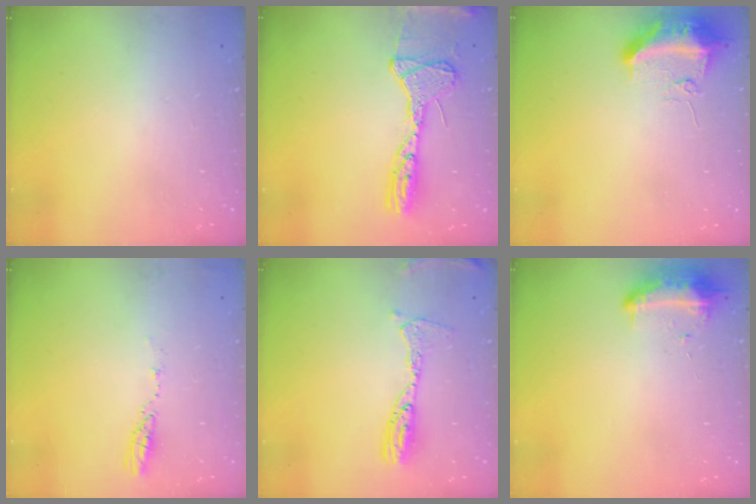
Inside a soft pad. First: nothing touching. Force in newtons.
{"total": 14.3, "press": 14.3, "slide": 0.8}
{"total": 12.3, "press": 10.5, "slide": 6.3}
{"total": 4.0, "press": 3.9, "slide": 0.4}
{"total": 10.2, "press": 10.2, "slide": 1.0}
{"total": 8.8, "press": 8.6, "slide": 1.5}